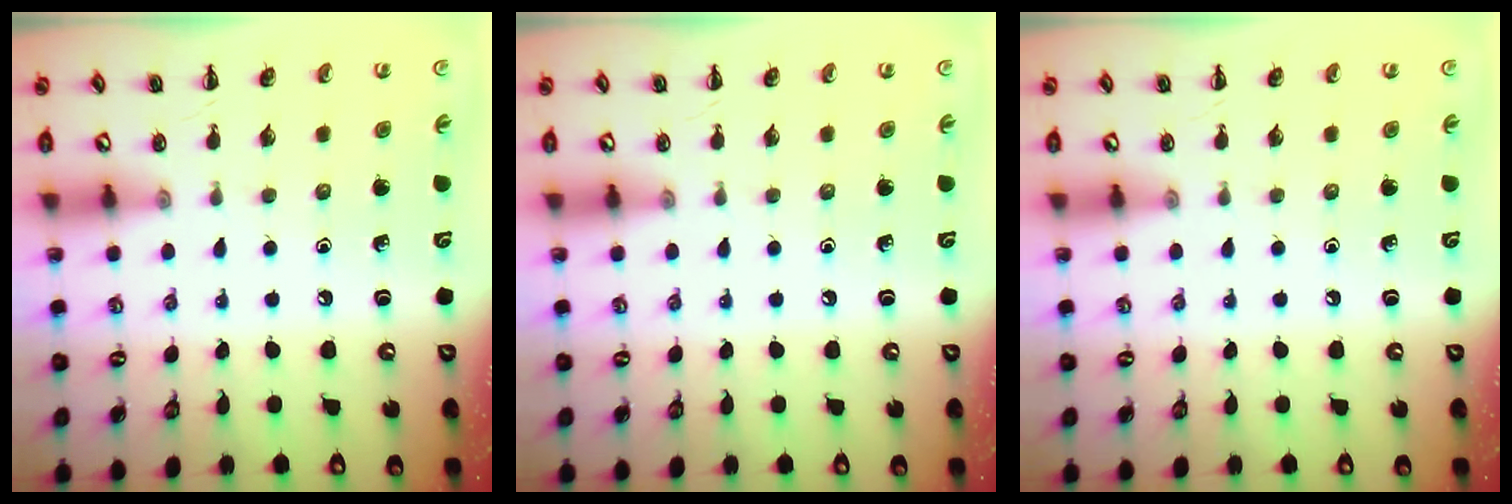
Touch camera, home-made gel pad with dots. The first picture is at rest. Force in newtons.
{"total": 0.0}
{"total": 0.0}